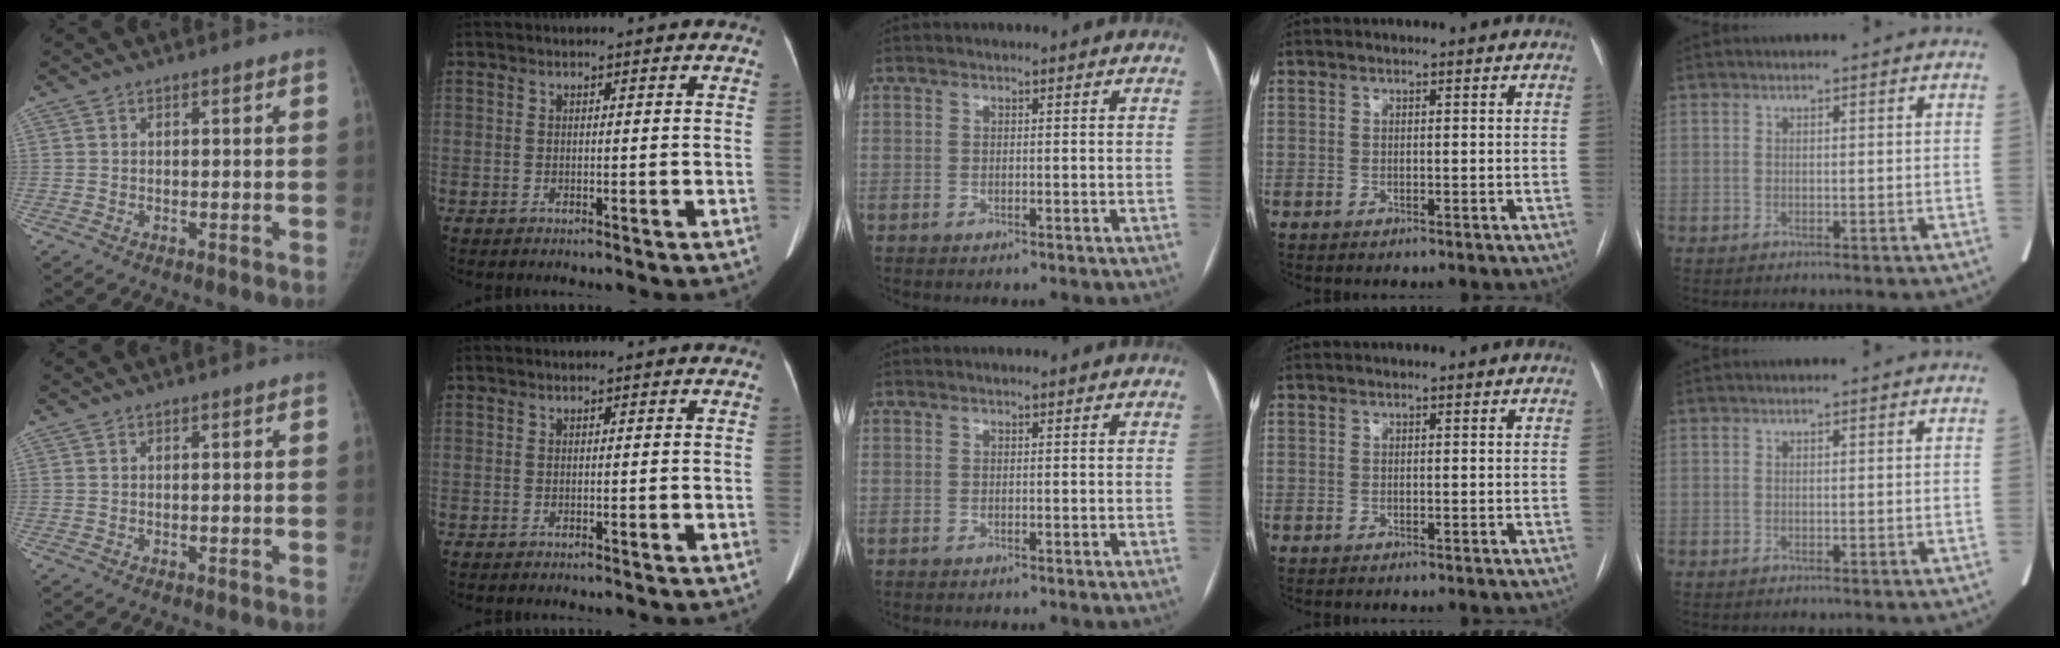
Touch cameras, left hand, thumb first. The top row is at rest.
{}